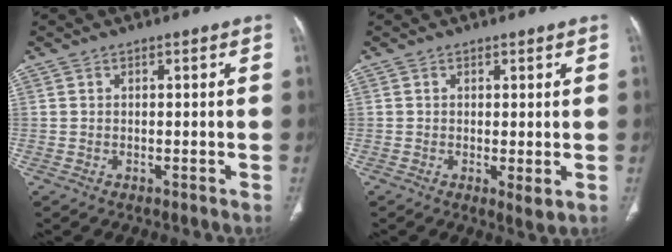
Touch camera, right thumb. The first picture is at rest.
{"total": 2.4, "force": [-0.3, 0.7, 2.3], "torque": [-0.041, -0.012, -0.005]}